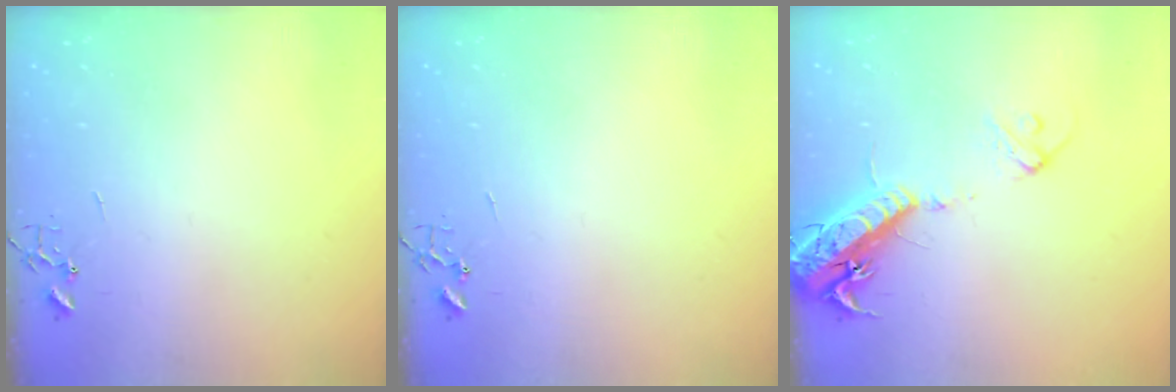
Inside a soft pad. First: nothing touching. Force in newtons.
{"total": 0.0}
{"total": 17.8, "press": 17.4, "slide": 3.8}